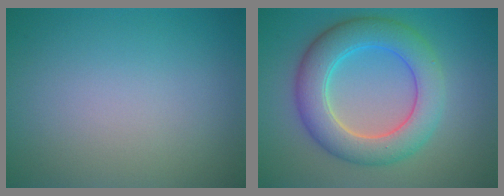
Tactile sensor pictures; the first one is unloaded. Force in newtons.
{"total": 6.9, "press": 6.9, "slide": 0.1}